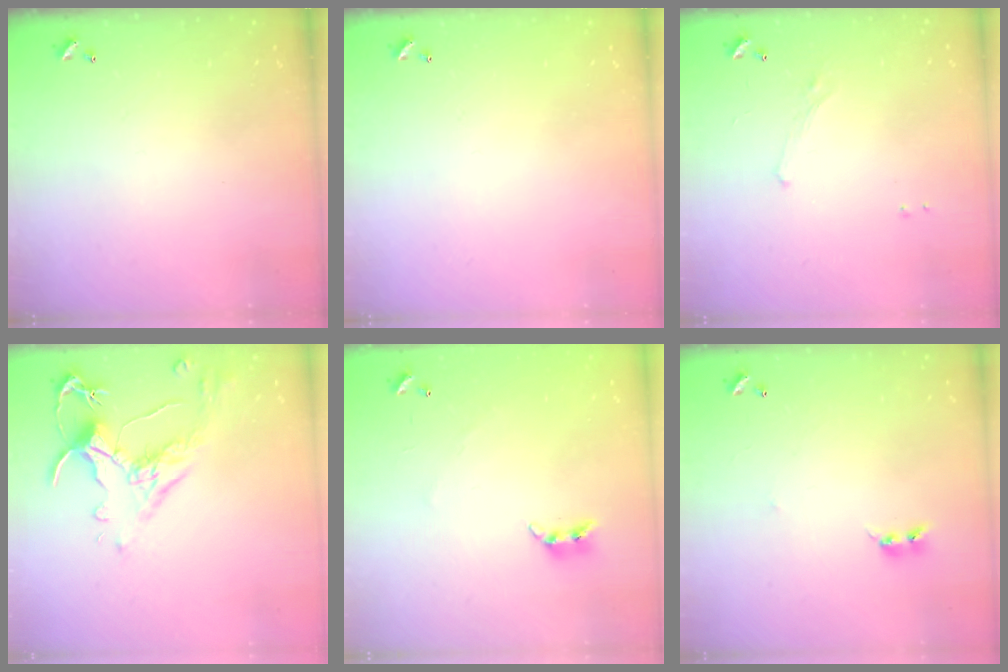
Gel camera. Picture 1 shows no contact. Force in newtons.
{"total": 0.0}
{"total": 3.0, "press": 3.0, "slide": 0.4}
{"total": 2.5, "press": 2.1, "slide": 1.3}
{"total": 5.0, "press": 4.9, "slide": 0.2}
{"total": 2.7, "press": 2.7, "slide": 0.3}